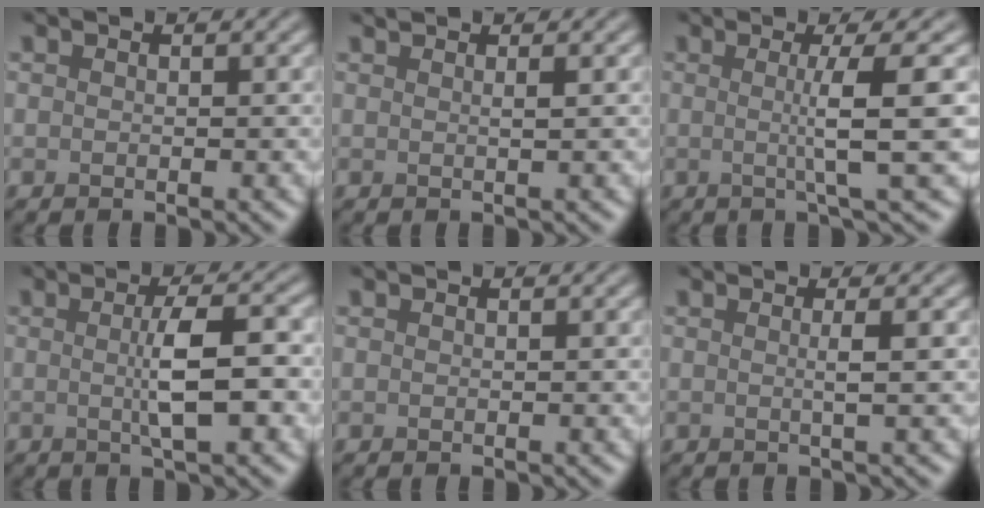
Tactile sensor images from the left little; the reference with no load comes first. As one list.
[{"total": 1.3, "force": [0.6, 0.4, 1.0], "torque": [-0.011, 0.002, 0.002]}, {"total": 5.0, "force": [0.2, 0.7, 5.0], "torque": [-0.077, 0.002, -0.003]}, {"total": 4.5, "force": [0.0, 0.8, 4.5], "torque": [-0.077, 0.004, -0.001]}, {"total": 0.0}, {"total": 1.8, "force": [0.0, 0.4, 1.7], "torque": [-0.027, 0.003, -0.007]}]